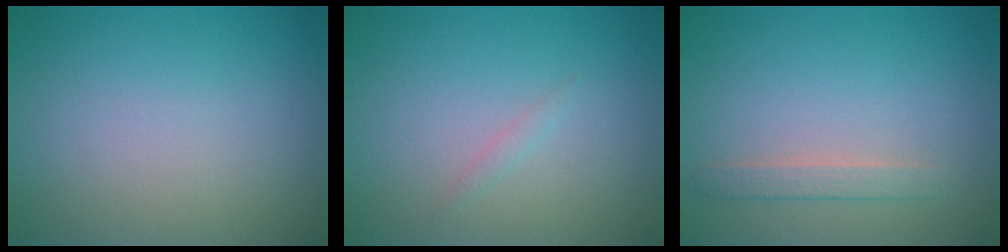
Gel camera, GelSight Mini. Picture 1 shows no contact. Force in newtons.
{"total": 0.6, "press": 0.6, "slide": 0.1}
{"total": 1.5, "press": 1.5, "slide": 0.1}